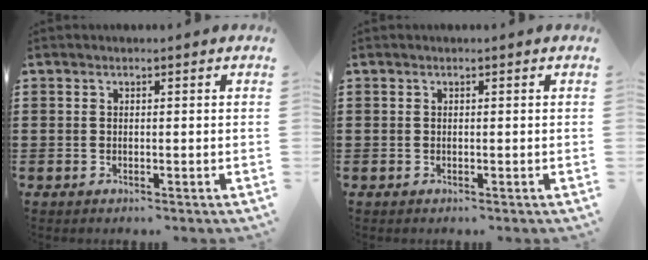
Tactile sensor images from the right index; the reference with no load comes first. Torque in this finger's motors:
{"motor_torque": [0.00, 0.00, 0.00, 0.00]}